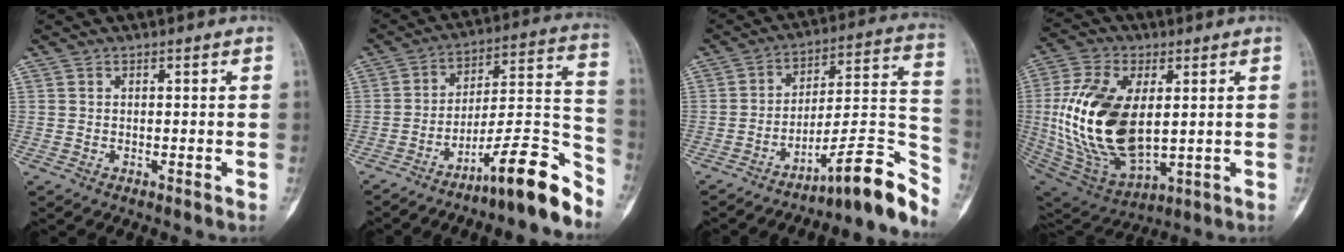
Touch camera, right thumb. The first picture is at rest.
{"total": 15.5, "force": [-11.6, 2.0, 10.1], "torque": [-0.129, 0.122, -0.181]}
{"total": 17.7, "force": [-12.0, 3.8, 12.5], "torque": [-0.130, 0.126, -0.172]}
{"total": 22.9, "force": [1.7, 12.6, 19.0], "torque": [-0.378, -0.016, 0.045]}